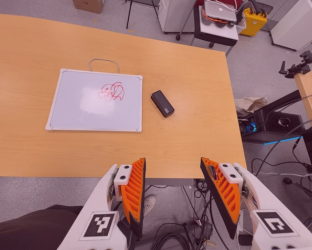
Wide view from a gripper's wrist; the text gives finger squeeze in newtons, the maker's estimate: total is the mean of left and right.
{"total": 0.0}